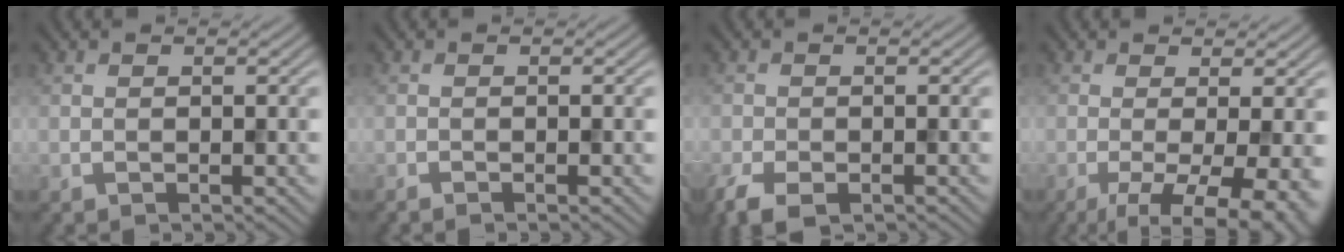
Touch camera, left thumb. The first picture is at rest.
{"total": 0.7, "force": [-0.6, 0.0, 0.3], "torque": [-0.004, -0.001, -0.014]}
{"total": 4.6, "force": [-3.2, 2.1, 2.6], "torque": [-0.054, -0.019, -0.061]}
{"total": 8.9, "force": [-2.8, 2.8, 8.0], "torque": [-0.122, -0.011, -0.033]}